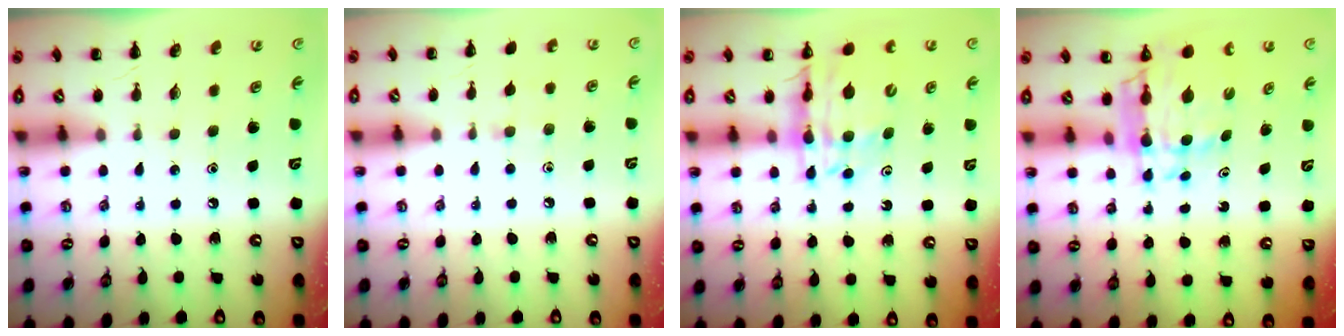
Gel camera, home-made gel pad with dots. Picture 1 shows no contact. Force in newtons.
{"total": 4.9, "press": 4.6, "slide": 1.5}
{"total": 13.7, "press": 13.2, "slide": 3.6}
{"total": 8.5, "press": 7.9, "slide": 3.0}